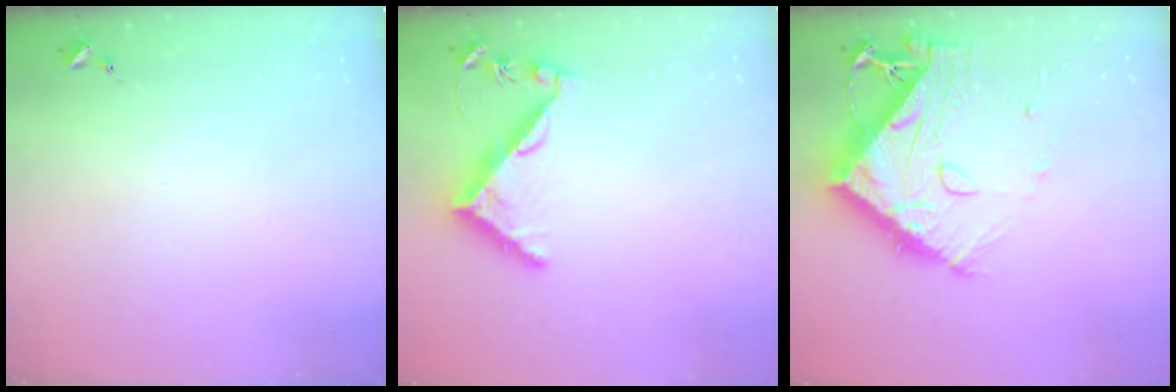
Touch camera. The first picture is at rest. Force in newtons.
{"total": 8.0, "press": 8.0, "slide": 0.5}
{"total": 14.2, "press": 14.1, "slide": 1.2}